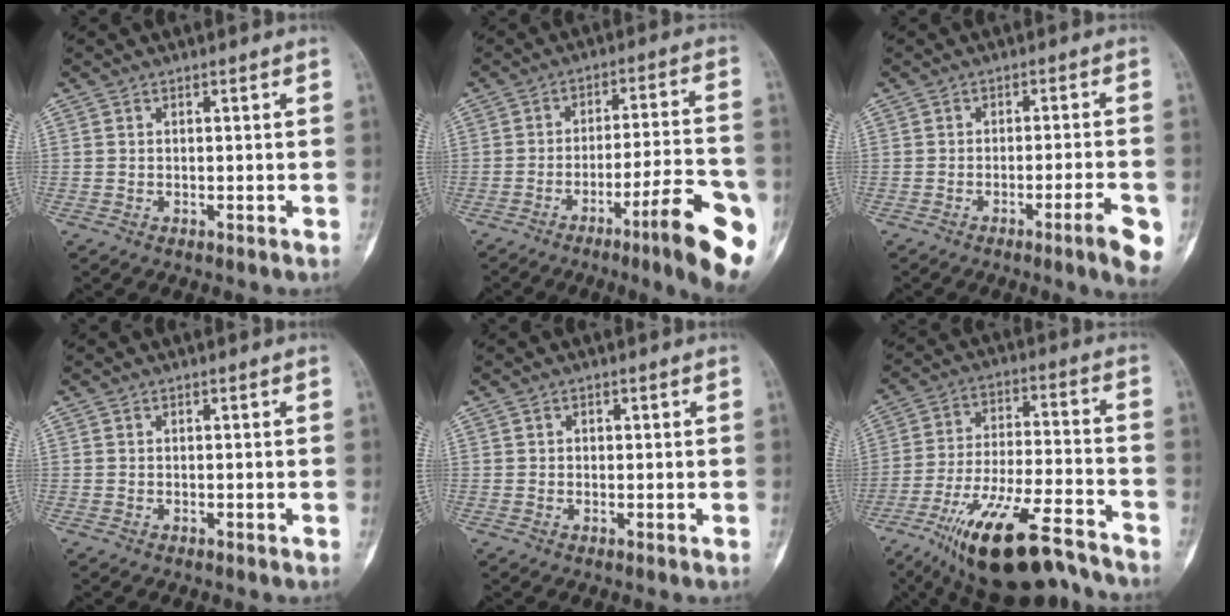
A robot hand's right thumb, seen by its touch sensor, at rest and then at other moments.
{"total": 15.7, "force": [-7.2, 2.2, 13.8], "torque": [-0.181, 0.030, -0.101]}
{"total": 4.7, "force": [-2.2, 0.4, 4.2], "torque": [-0.058, 0.007, -0.031]}
{"total": 0.0}
{"total": 0.9, "force": [0.2, 0.8, 0.4], "torque": [0.000, 0.002, 0.002]}
{"total": 21.1, "force": [-15.3, 5.8, 13.3], "torque": [-0.231, 0.066, -0.257]}